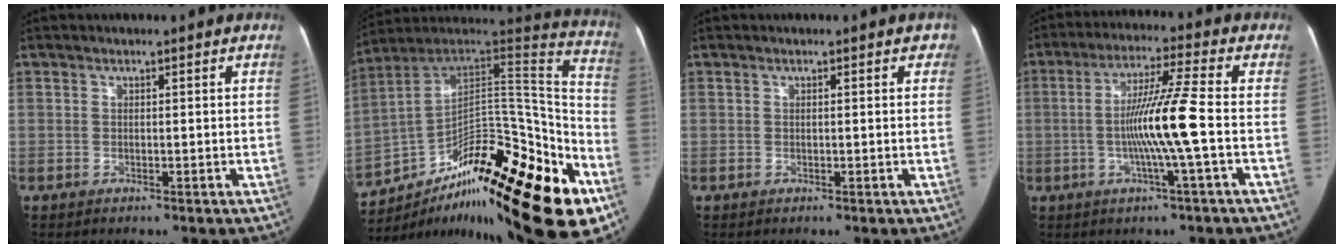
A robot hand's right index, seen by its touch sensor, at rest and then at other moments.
{"total": 30.6, "force": [-16.0, 7.8, 24.9], "torque": [-0.295, 0.057, -0.245]}
{"total": 0.9, "force": [0.4, 0.5, 0.6], "torque": [0.002, 0.009, -0.001]}
{"total": 10.0, "force": [-1.6, -1.5, 9.7], "torque": [-0.183, -0.002, -0.034]}